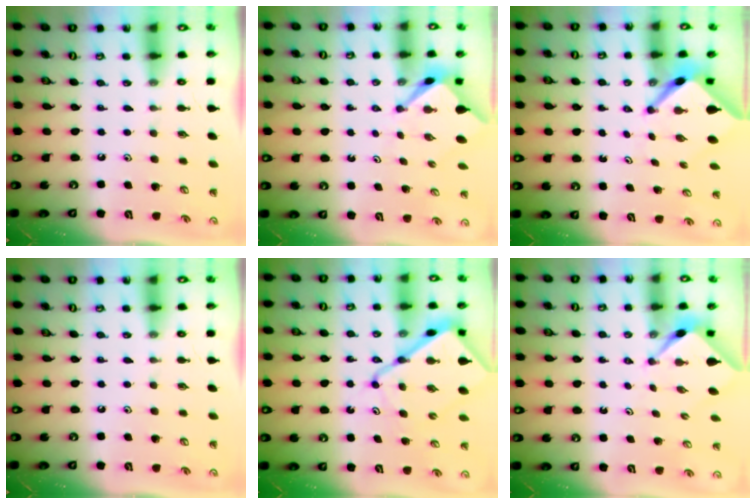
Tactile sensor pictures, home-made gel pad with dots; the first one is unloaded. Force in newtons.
{"total": 2.6, "press": 2.6, "slide": 0.3}
{"total": 3.8, "press": 3.8, "slide": 0.2}
{"total": 0.0}
{"total": 14.7, "press": 14.6, "slide": 1.8}
{"total": 2.3, "press": 2.2, "slide": 0.3}